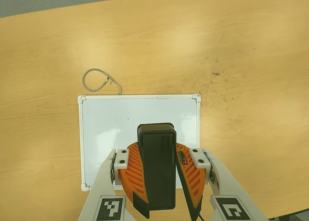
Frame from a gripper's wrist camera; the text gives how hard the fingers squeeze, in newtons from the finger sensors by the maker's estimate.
{"total": 11.2, "left": 11.0, "right": 11.4}